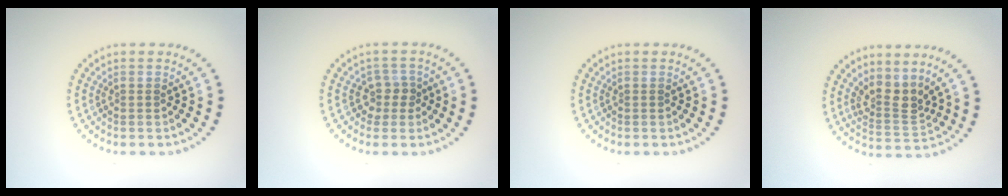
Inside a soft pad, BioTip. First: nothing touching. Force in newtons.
{"total": 1.9, "press": 1.5, "slide": 1.1}
{"total": 0.0}
{"total": 3.0, "press": 2.1, "slide": 2.1}